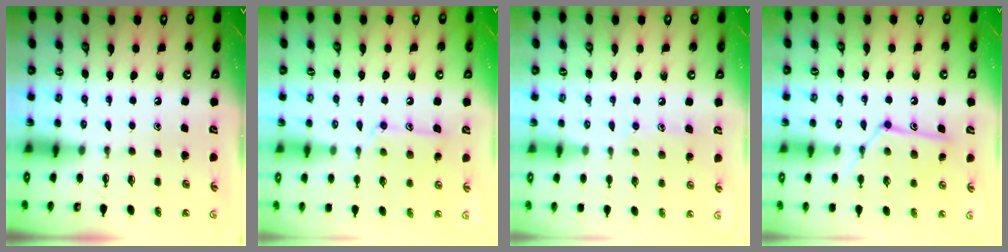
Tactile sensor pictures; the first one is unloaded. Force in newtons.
{"total": 10.8, "press": 10.8, "slide": 0.9}
{"total": 6.8, "press": 6.8, "slide": 0.3}
{"total": 12.8, "press": 12.8, "slide": 0.6}